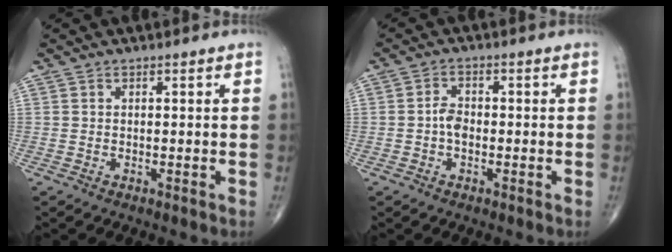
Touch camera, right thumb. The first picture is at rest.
{"total": 3.0, "force": [-0.6, 1.9, 2.2], "torque": [-0.033, 0.010, -0.017]}